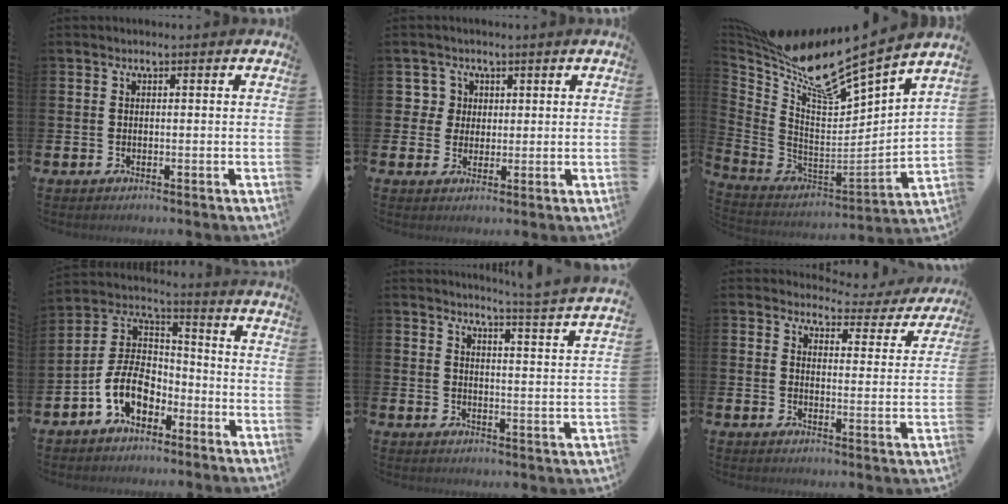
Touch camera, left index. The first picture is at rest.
{"total": 3.4, "force": [1.5, 3.1, 0.4], "torque": [-0.006, 0.008, 0.023]}
{"total": 15.2, "force": [12.6, 2.1, 8.1], "torque": [-0.191, -0.075, 0.208]}
{"total": 8.4, "force": [-4.7, 5.3, 4.6], "torque": [-0.120, 0.007, -0.098]}
{"total": 3.8, "force": [3.5, -1.1, 0.9], "torque": [-0.020, -0.040, 0.052]}
{"total": 3.3, "force": [3.0, 1.1, 0.4], "torque": [-0.016, -0.031, 0.045]}